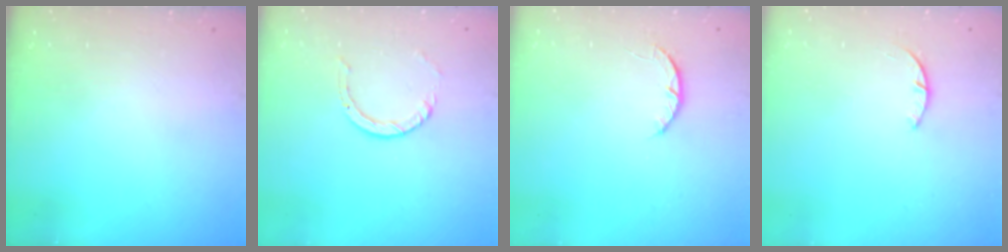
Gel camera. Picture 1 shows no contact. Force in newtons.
{"total": 3.8, "press": 3.7, "slide": 0.3}
{"total": 2.6, "press": 2.5, "slide": 0.4}
{"total": 1.4, "press": 1.4, "slide": 0.3}